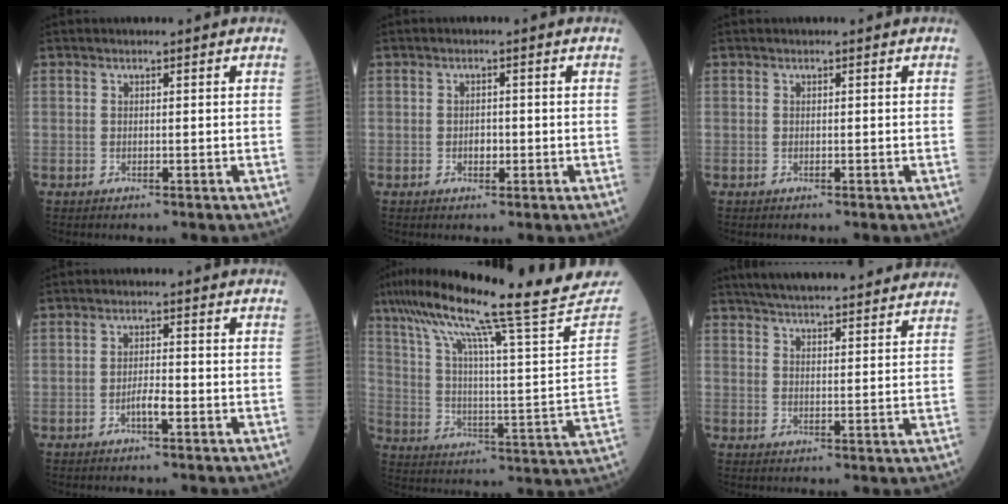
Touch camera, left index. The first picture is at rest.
{"total": 1.5, "force": [-0.4, 1.0, 1.1], "torque": [-0.017, 0.003, -0.005]}
{"total": 0.0}
{"total": 2.4, "force": [-1.2, 0.4, 2.0], "torque": [-0.035, 0.002, -0.022]}
{"total": 30.2, "force": [24.5, 1.3, 17.6], "torque": [-0.288, -0.033, 0.338]}
{"total": 21.2, "force": [19.1, 2.7, 8.8], "torque": [-0.132, 0.028, 0.255]}